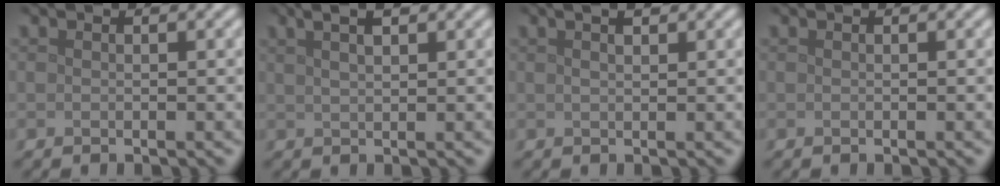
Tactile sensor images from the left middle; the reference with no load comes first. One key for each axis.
{"total": 4.2, "fx": 2.6, "fy": 1.6, "fz": 2.9, "tx": -0.038, "ty": 0.020, "tz": 0.023}
{"total": 2.3, "fx": 1.5, "fy": 0.8, "fz": 1.5, "tx": -0.013, "ty": 0.003, "tz": 0.009}
{"total": 0.0}